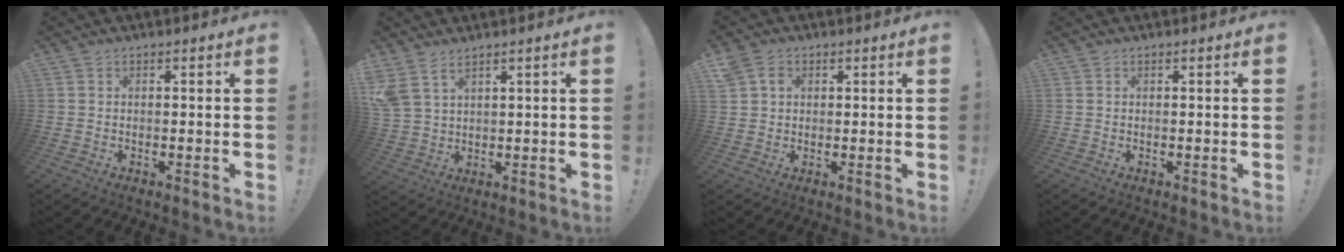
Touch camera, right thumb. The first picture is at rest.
{"total": 6.3, "force": [4.4, 2.9, 3.4], "torque": [-0.075, -0.019, 0.088]}
{"total": 4.3, "force": [1.5, 3.5, 2.1], "torque": [-0.032, 0.005, 0.029]}
{"total": 0.0}